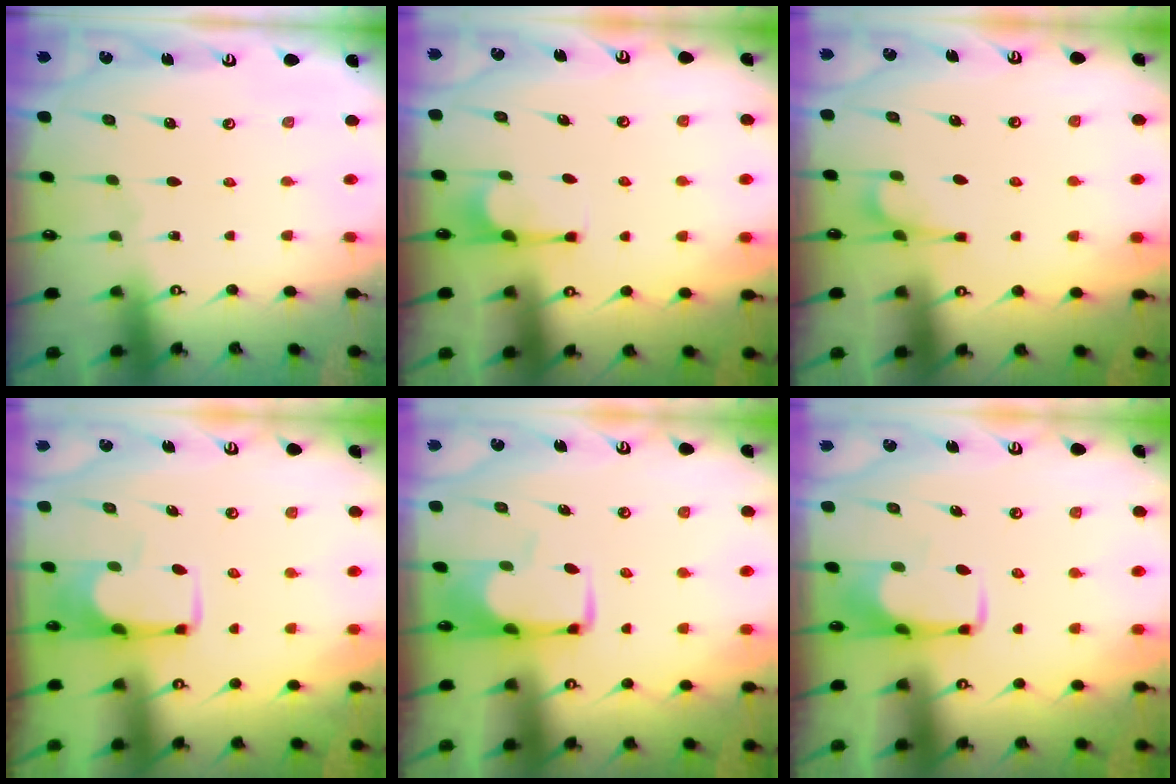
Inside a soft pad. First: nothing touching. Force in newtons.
{"total": 3.5, "press": 3.5, "slide": 0.6}
{"total": 2.4, "press": 2.3, "slide": 0.8}
{"total": 3.6, "press": 3.6, "slide": 0.2}
{"total": 1.6, "press": 1.5, "slide": 0.5}
{"total": 1.4, "press": 1.3, "slide": 0.5}